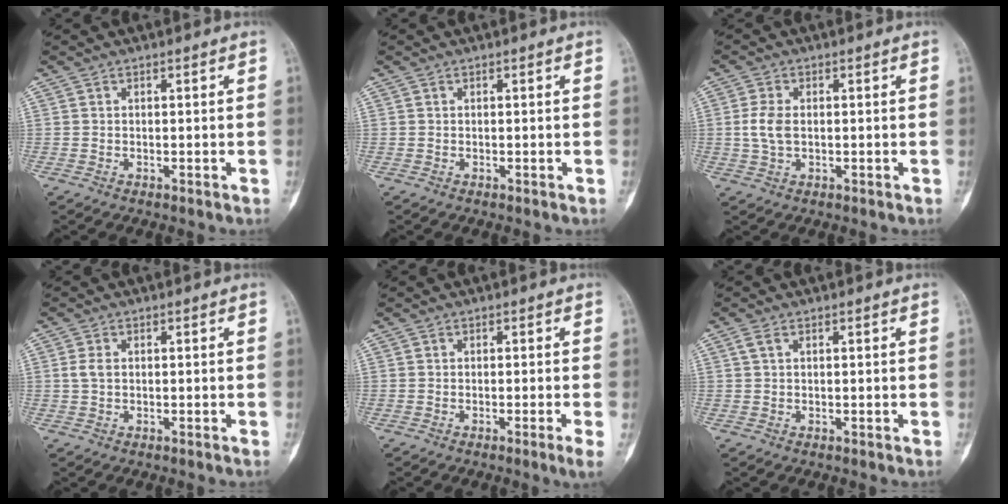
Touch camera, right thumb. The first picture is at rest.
{"total": 0.0}
{"total": 4.4, "force": [0.0, 2.6, 3.5], "torque": [-0.081, 0.005, 0.001]}
{"total": 1.8, "force": [0.1, 1.0, 1.5], "torque": [-0.037, 0.003, 0.002]}
{"total": 2.0, "force": [-0.7, -0.4, 1.8], "torque": [-0.036, -0.006, -0.013]}
{"total": 1.4, "force": [0.5, 0.6, 1.1], "torque": [-0.031, 0.010, 0.013]}